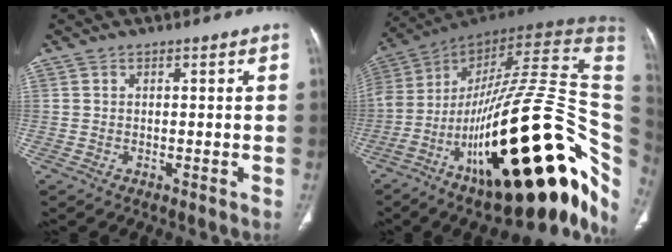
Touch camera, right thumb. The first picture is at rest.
{"total": 40.7, "force": [-11.4, 13.8, 36.6], "torque": [-0.469, 0.084, -0.179]}